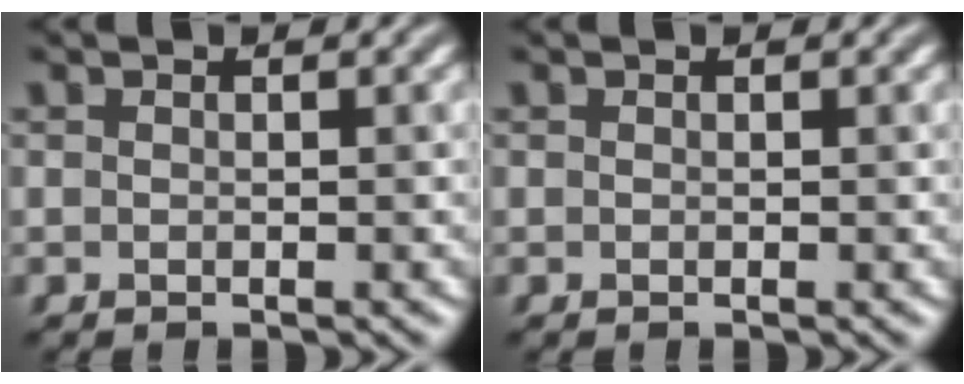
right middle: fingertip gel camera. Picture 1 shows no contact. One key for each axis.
{"total": 0.0}